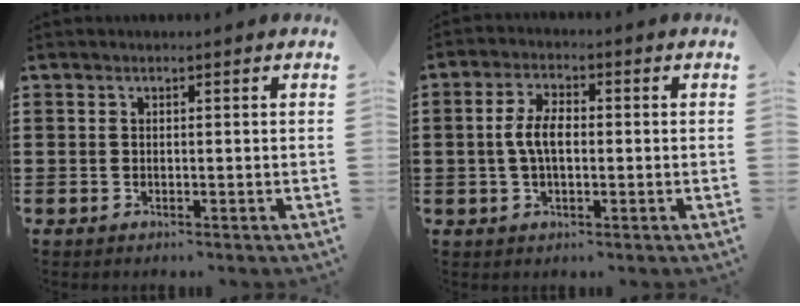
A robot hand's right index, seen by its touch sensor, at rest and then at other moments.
{"total": 5.1, "force": [-0.1, 2.4, 4.5], "torque": [-0.105, 0.000, -0.010]}